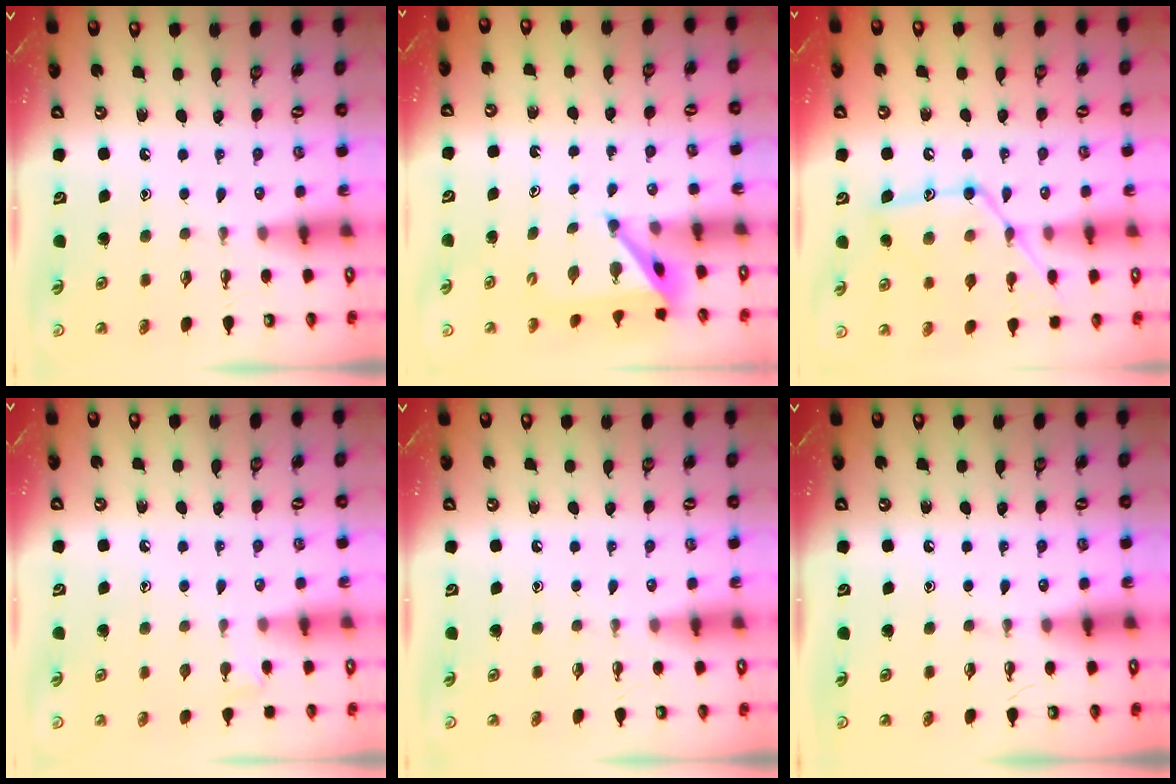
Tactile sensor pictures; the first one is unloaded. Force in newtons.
{"total": 4.7, "press": 4.7, "slide": 0.5}
{"total": 16.4, "press": 16.4, "slide": 1.4}
{"total": 3.5, "press": 3.5, "slide": 0.5}
{"total": 0.0}
{"total": 0.0}